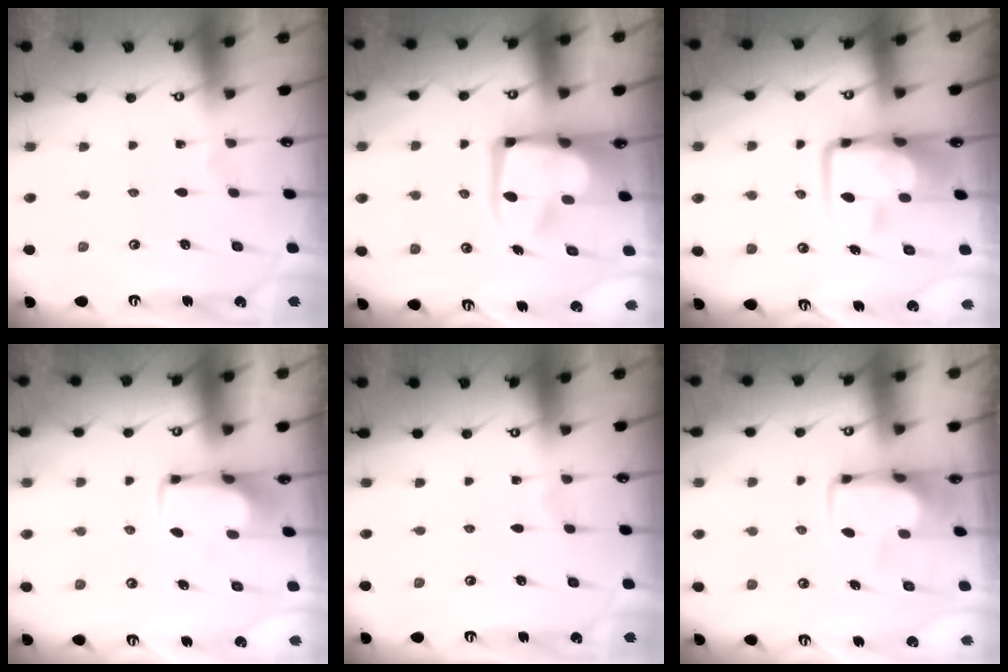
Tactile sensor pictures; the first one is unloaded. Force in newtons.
{"total": 7.1, "press": 7.0, "slide": 1.2}
{"total": 9.7, "press": 9.6, "slide": 1.3}
{"total": 2.1, "press": 2.1, "slide": 0.4}
{"total": 0.0}
{"total": 2.2, "press": 2.1, "slide": 0.7}